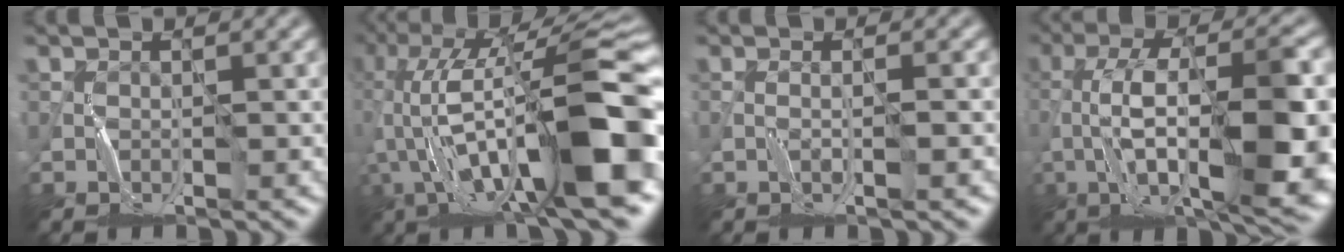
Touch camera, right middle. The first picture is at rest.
{"total": 15.1, "force": [-1.9, 4.1, 14.4], "torque": [-0.268, 0.043, -0.032]}
{"total": 0.7, "force": [-0.2, -0.5, 0.4], "torque": [-0.002, 0.003, -0.008]}
{"total": 12.9, "force": [-2.7, 3.8, 12.1], "torque": [-0.205, 0.010, -0.043]}